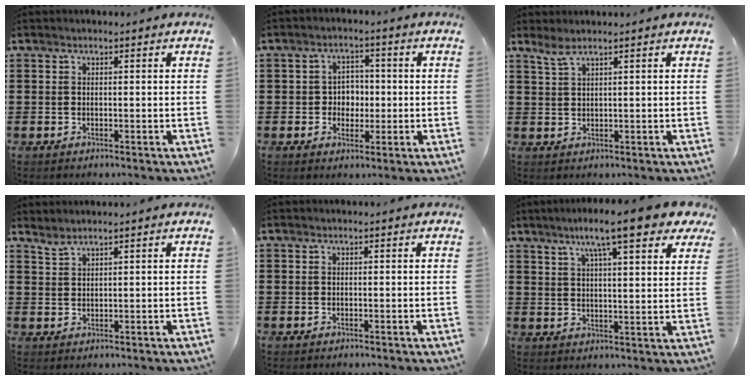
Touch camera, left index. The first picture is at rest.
{"total": 3.7, "force": [-0.4, 3.2, 1.8], "torque": [-0.038, 0.006, -0.016]}
{"total": 2.0, "force": [1.5, 0.2, 1.3], "torque": [-0.030, 0.002, 0.028]}
{"total": 1.5, "force": [1.5, 0.1, 0.5], "torque": [-0.013, 0.000, 0.029]}
{"total": 0.0}
{"total": 9.7, "force": [7.0, 0.7, 6.7], "torque": [-0.124, -0.017, 0.115]}